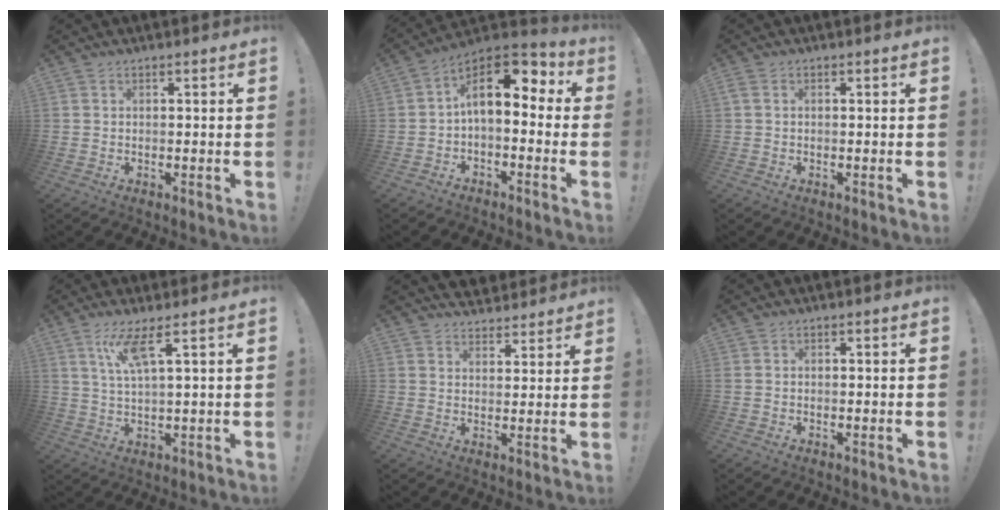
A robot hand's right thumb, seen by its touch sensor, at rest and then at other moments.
{"total": 11.7, "force": [3.5, 6.1, 9.4], "torque": [-0.145, -0.015, 0.061]}
{"total": 1.1, "force": [0.1, 0.4, 1.0], "torque": [-0.023, 0.003, 0.002]}
{"total": 7.3, "force": [3.8, 0.6, 6.2], "torque": [-0.120, -0.006, 0.062]}
{"total": 4.4, "force": [3.8, 2.2, 0.4], "torque": [-0.003, -0.031, 0.072]}
{"total": 0.0}